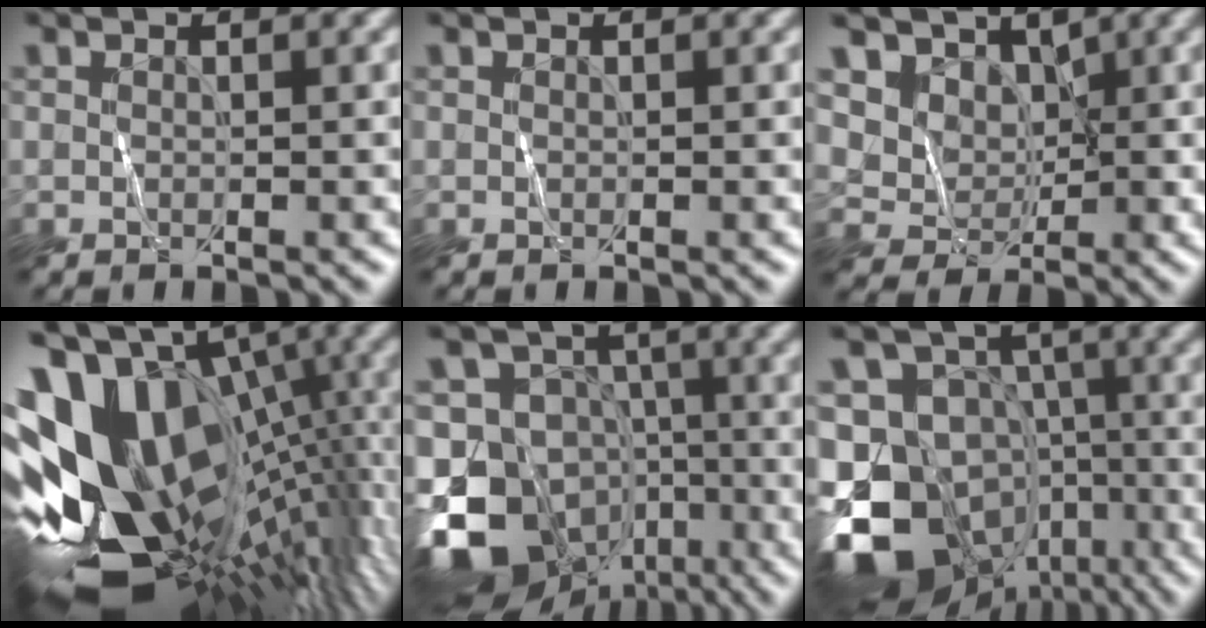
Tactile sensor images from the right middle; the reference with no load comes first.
{"total": 0.0}
{"total": 6.1, "force": [3.2, 4.6, 2.3], "torque": [-0.067, -0.015, 0.060]}
{"total": 17.5, "force": [1.5, 10.4, 14.0], "torque": [-0.257, -0.013, 0.037]}
{"total": 14.7, "force": [-7.3, 11.1, 6.2], "torque": [-0.134, -0.009, -0.116]}
{"total": 17.2, "force": [-7.6, 13.3, 7.7], "torque": [-0.177, -0.017, -0.115]}